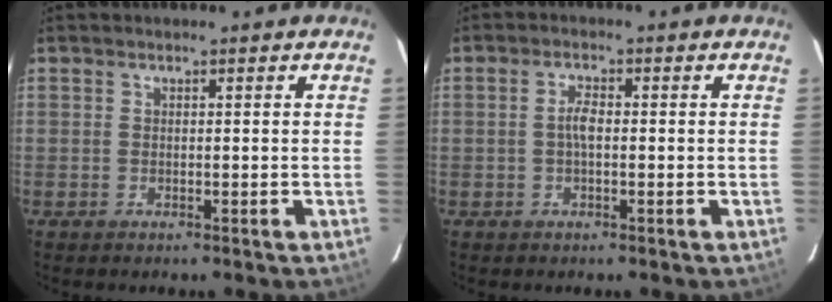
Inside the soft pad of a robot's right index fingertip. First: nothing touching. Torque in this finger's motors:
{"motor_torque": [0.42, 0.00, 0.32, 0.05]}